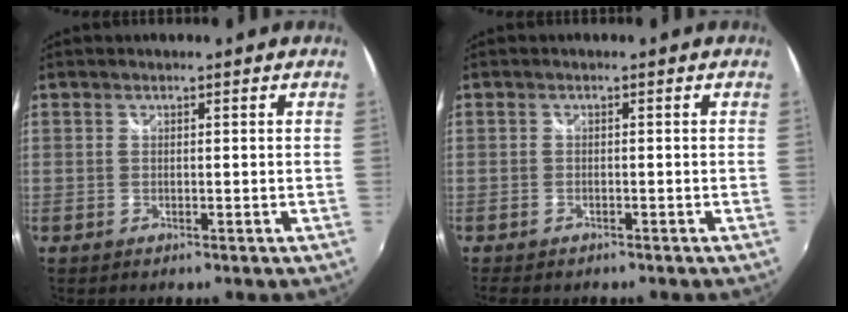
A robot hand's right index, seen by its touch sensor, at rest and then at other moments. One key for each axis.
{"total": 3.5, "fx": -2.7, "fy": 1.6, "fz": 1.5, "tx": -0.041, "ty": -0.015, "tz": -0.044}